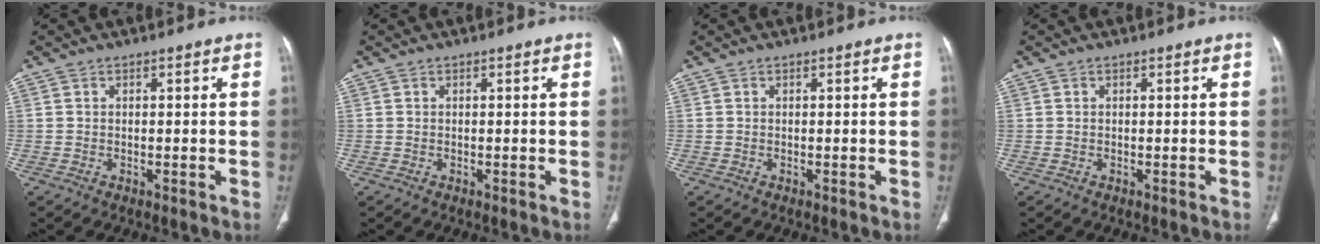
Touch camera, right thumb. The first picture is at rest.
{"total": 0.0}
{"total": 0.0}
{"total": 0.0}